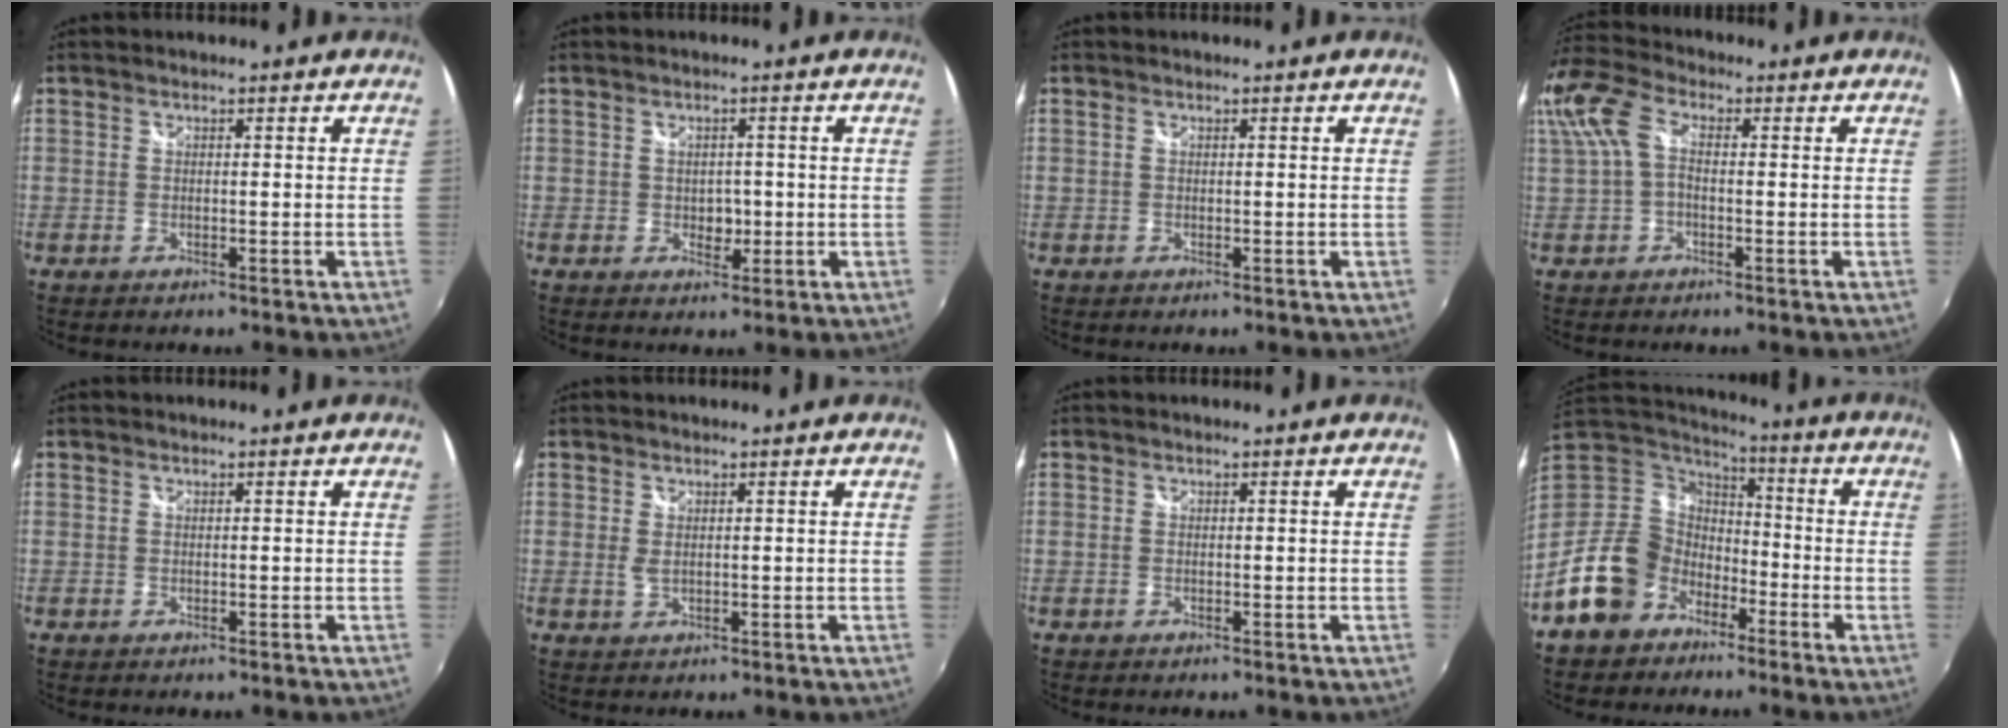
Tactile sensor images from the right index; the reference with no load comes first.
{"total": 2.6, "force": [-0.4, 2.2, 1.3], "torque": [-0.017, 0.000, -0.005]}
{"total": 0.0}
{"total": 10.5, "force": [0.1, 6.8, 7.9], "torque": [-0.182, 0.019, -0.001]}
{"total": 0.0}
{"total": 1.3, "force": [0.3, 0.6, 1.2], "torque": [-0.024, -0.001, 0.005]}
{"total": 0.0}
{"total": 16.4, "force": [-9.7, 11.9, 5.7], "torque": [-0.159, 0.019, -0.169]}